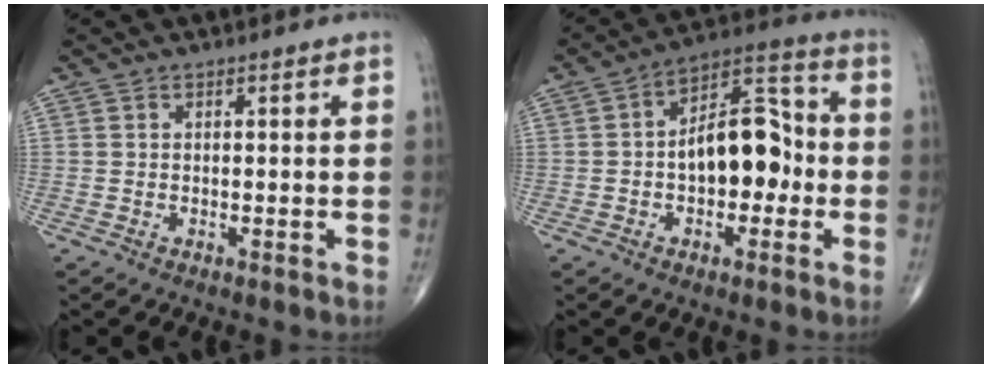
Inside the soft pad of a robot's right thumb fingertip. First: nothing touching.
{"total": 13.3, "force": [-1.3, 7.7, 10.7], "torque": [-0.138, 0.042, -0.029]}